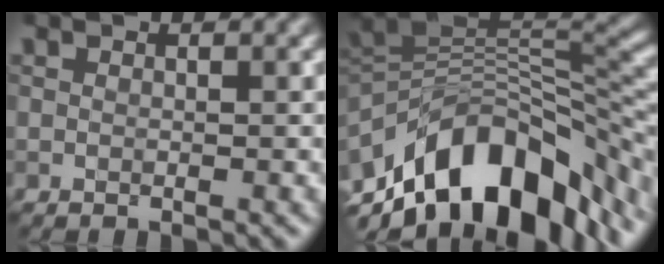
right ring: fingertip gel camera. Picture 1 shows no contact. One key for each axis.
{"total": 13.3, "fx": -5.6, "fy": 6.3, "fz": 10.4, "tx": -0.175, "ty": 0.023, "tz": -0.092}